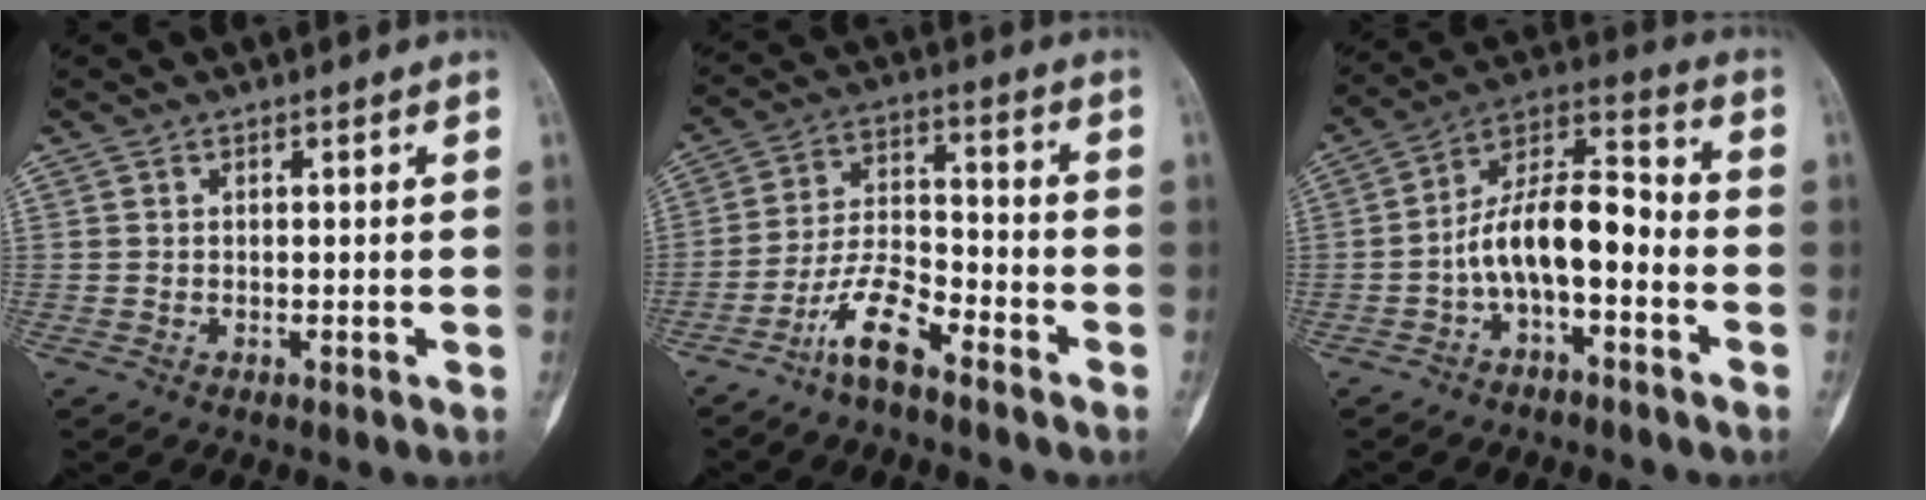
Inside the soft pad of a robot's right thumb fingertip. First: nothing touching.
{"total": 8.8, "force": [-6.4, 2.5, 5.6], "torque": [-0.114, 0.050, -0.125]}
{"total": 11.8, "force": [-3.3, 5.3, 10.0], "torque": [-0.170, 0.063, -0.067]}